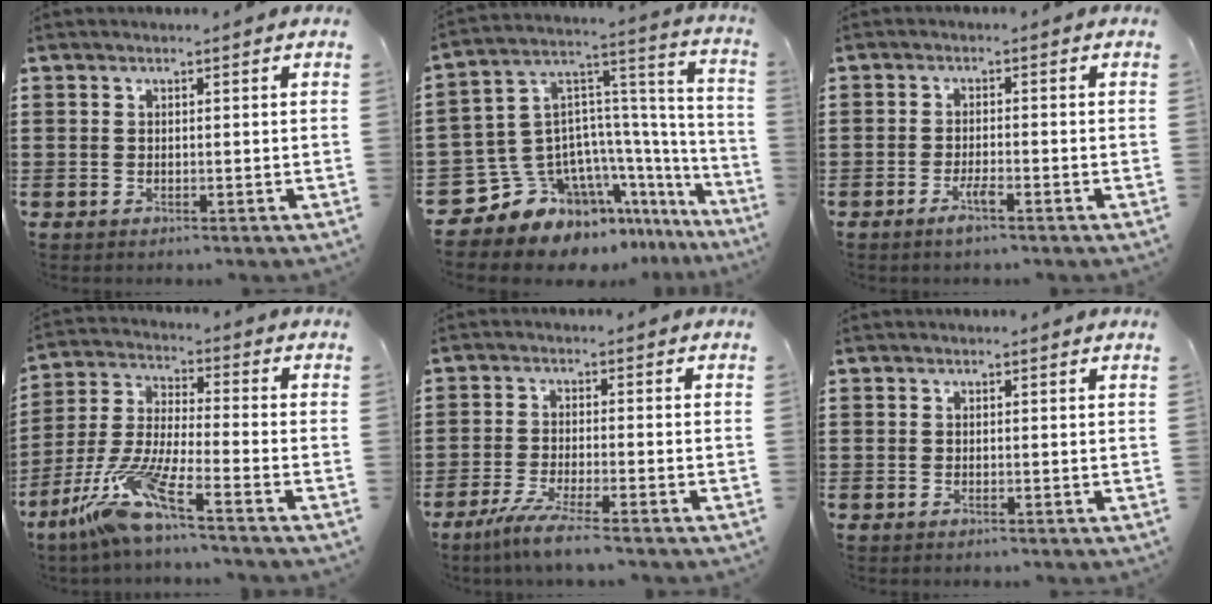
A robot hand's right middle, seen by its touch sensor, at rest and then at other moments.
{"total": 10.6, "force": [-7.1, 7.2, 3.2], "torque": [-0.107, -0.013, -0.130]}
{"total": 2.7, "force": [-1.6, 0.3, 2.1], "torque": [-0.044, -0.002, -0.031]}
{"total": 9.6, "force": [-6.7, 0.3, 6.9], "torque": [-0.175, -0.024, -0.143]}
{"total": 4.6, "force": [-3.6, -0.2, 2.9], "torque": [-0.068, -0.018, -0.070]}
{"total": 0.0}